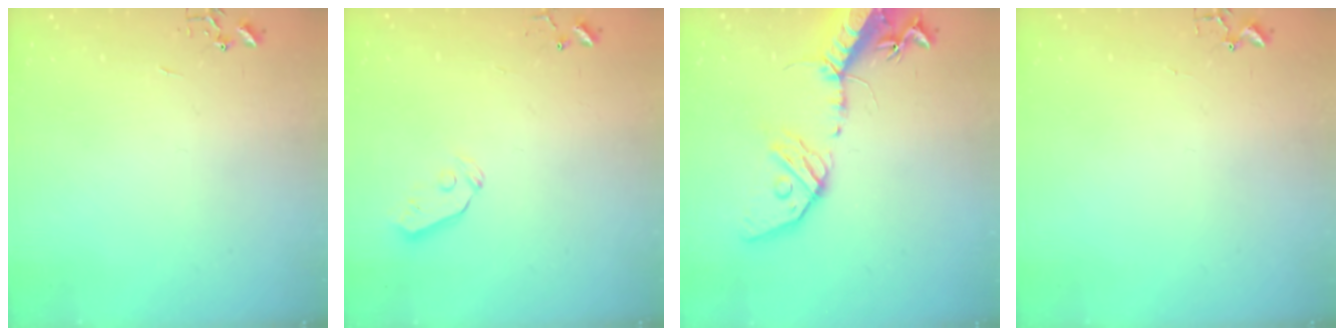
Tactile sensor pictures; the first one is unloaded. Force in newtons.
{"total": 4.9, "press": 4.8, "slide": 0.8}
{"total": 20.5, "press": 20.0, "slide": 4.4}
{"total": 1.7, "press": 1.6, "slide": 0.2}